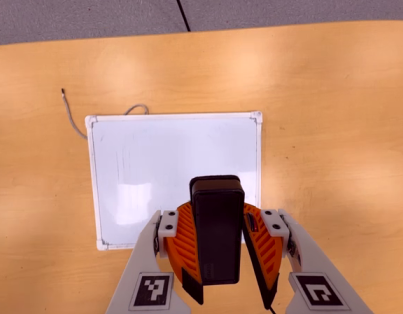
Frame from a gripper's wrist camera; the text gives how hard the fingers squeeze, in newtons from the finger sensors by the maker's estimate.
{"total": 9.0, "left": 9.1, "right": 8.9}